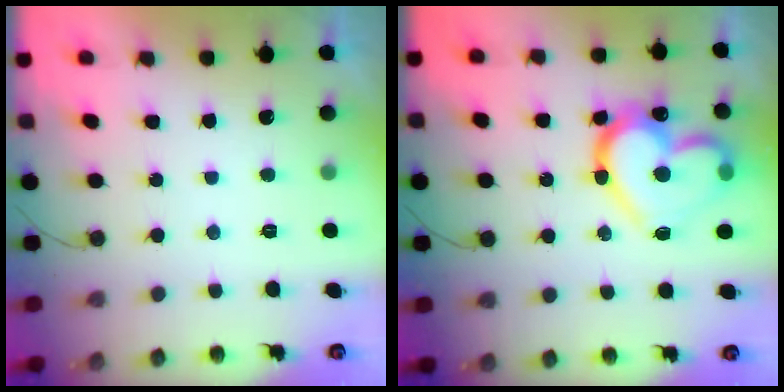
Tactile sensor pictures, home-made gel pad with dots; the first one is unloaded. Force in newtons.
{"total": 21.5, "press": 21.4, "slide": 2.2}